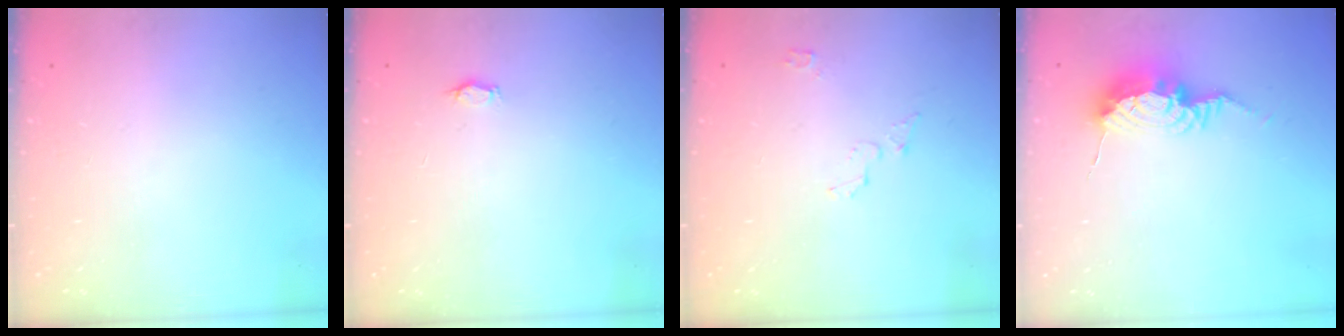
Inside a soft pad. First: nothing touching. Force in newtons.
{"total": 2.2, "press": 2.2, "slide": 0.3}
{"total": 3.8, "press": 3.8, "slide": 0.4}
{"total": 10.5, "press": 10.4, "slide": 1.1}